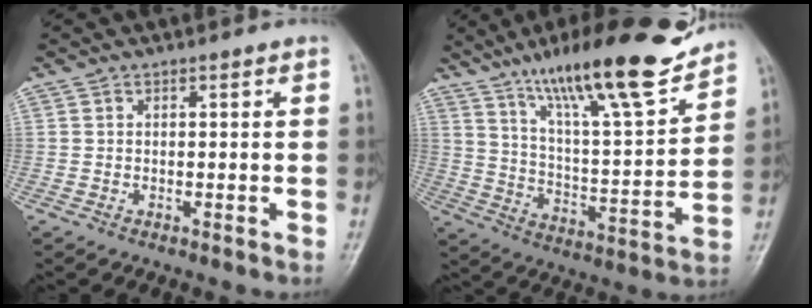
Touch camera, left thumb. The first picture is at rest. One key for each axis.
{"total": 20.8, "fx": 15.5, "fy": 3.1, "fz": 13.5, "tx": -0.190, "ty": -0.073, "tz": 0.260}